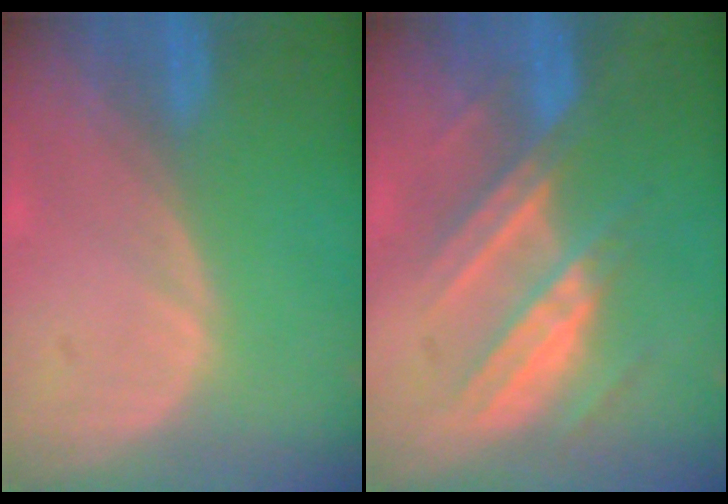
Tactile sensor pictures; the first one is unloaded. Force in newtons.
{"total": 7.2, "press": 7.2, "slide": 0.9}